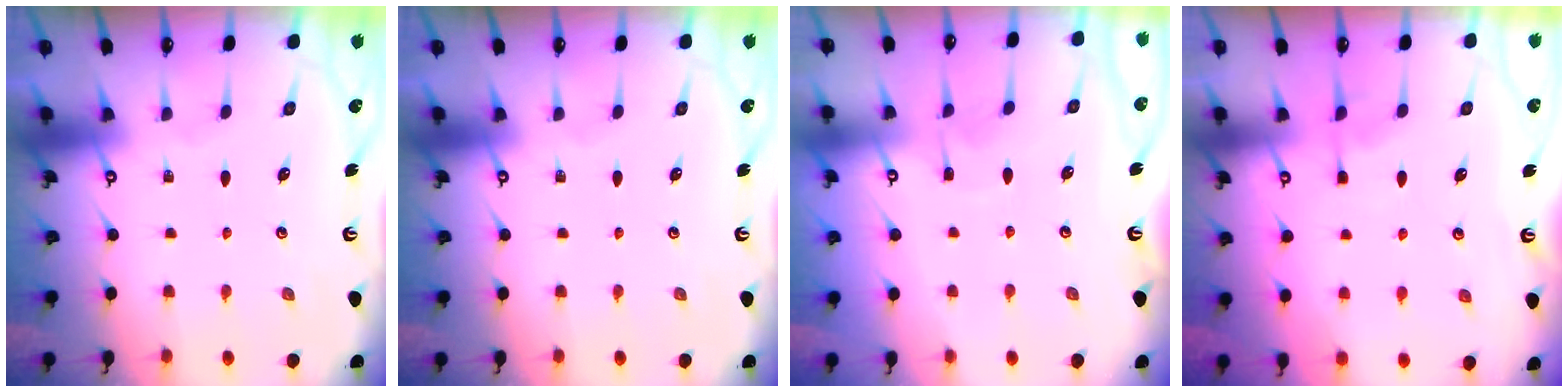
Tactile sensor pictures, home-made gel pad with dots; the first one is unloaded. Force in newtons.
{"total": 0.0}
{"total": 3.9, "press": 3.9, "slide": 0.1}
{"total": 3.2, "press": 3.2, "slide": 0.4}